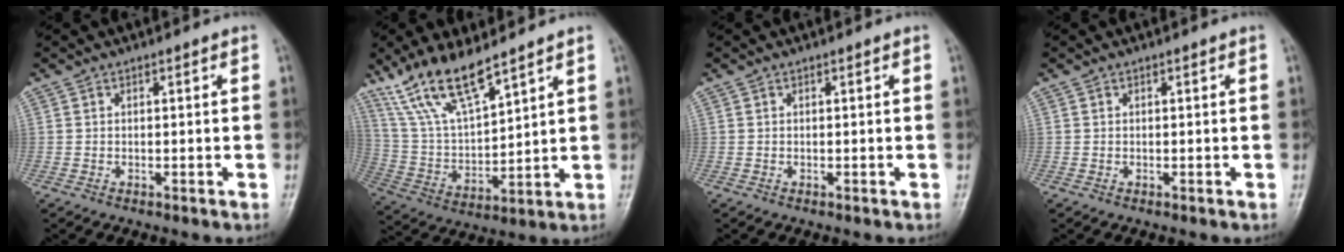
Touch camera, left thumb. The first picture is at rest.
{"total": 13.8, "force": [10.1, 3.7, 8.5], "torque": [-0.154, -0.045, 0.214]}
{"total": 0.0}
{"total": 0.0}